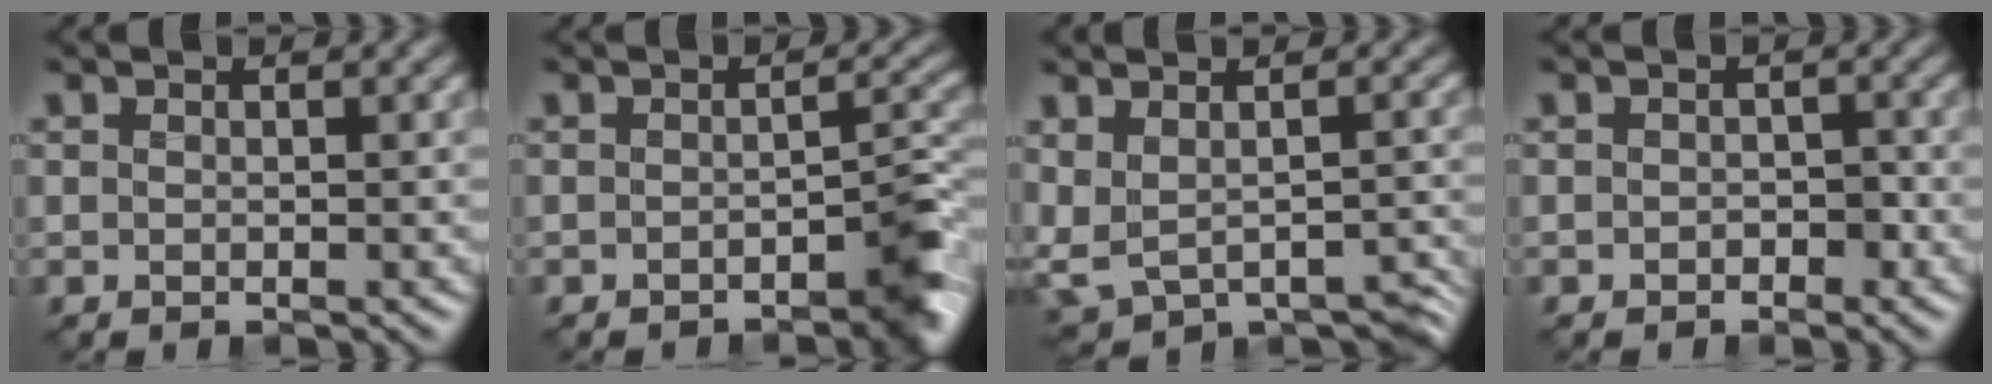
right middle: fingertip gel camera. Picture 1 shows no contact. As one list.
[{"total": 4.5, "force": [-2.6, 1.6, 3.2], "torque": [-0.030, -0.002, -0.043]}, {"total": 7.1, "force": [-1.8, 4.3, 5.4], "torque": [-0.095, -0.022, -0.004]}, {"total": 1.7, "force": [-1.0, 1.0, 0.9], "torque": [-0.010, -0.003, -0.021]}]